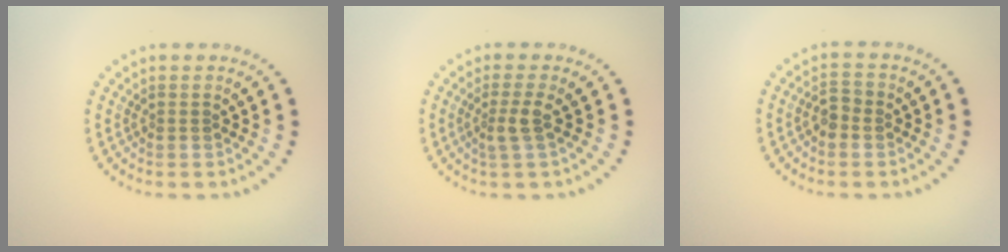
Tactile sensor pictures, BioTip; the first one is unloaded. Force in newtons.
{"total": 1.9, "press": 1.4, "slide": 1.3}
{"total": 1.6, "press": 1.6, "slide": 0.3}